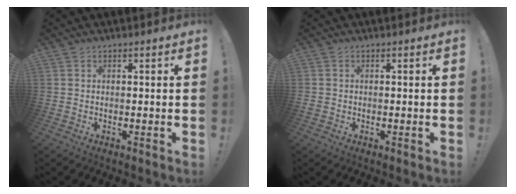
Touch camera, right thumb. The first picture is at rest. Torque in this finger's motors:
{"motor_torque": [0.19, -0.20, 0.19, -0.13, -0.02]}